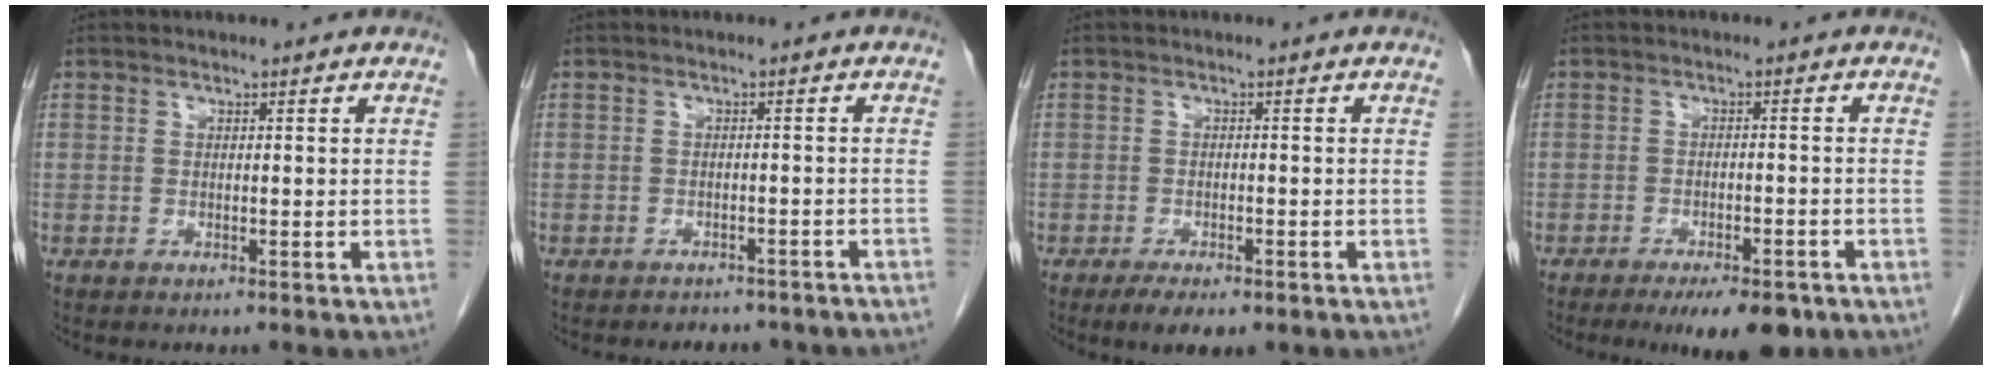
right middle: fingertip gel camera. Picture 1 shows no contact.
{"total": 9.4, "force": [-8.9, -0.4, 3.2], "torque": [-0.020, -0.011, -0.099]}
{"total": 4.1, "force": [-2.8, 1.3, 2.7], "torque": [-0.045, -0.007, -0.038]}
{"total": 7.4, "force": [-5.3, 2.3, 4.7], "torque": [-0.059, -0.007, -0.075]}